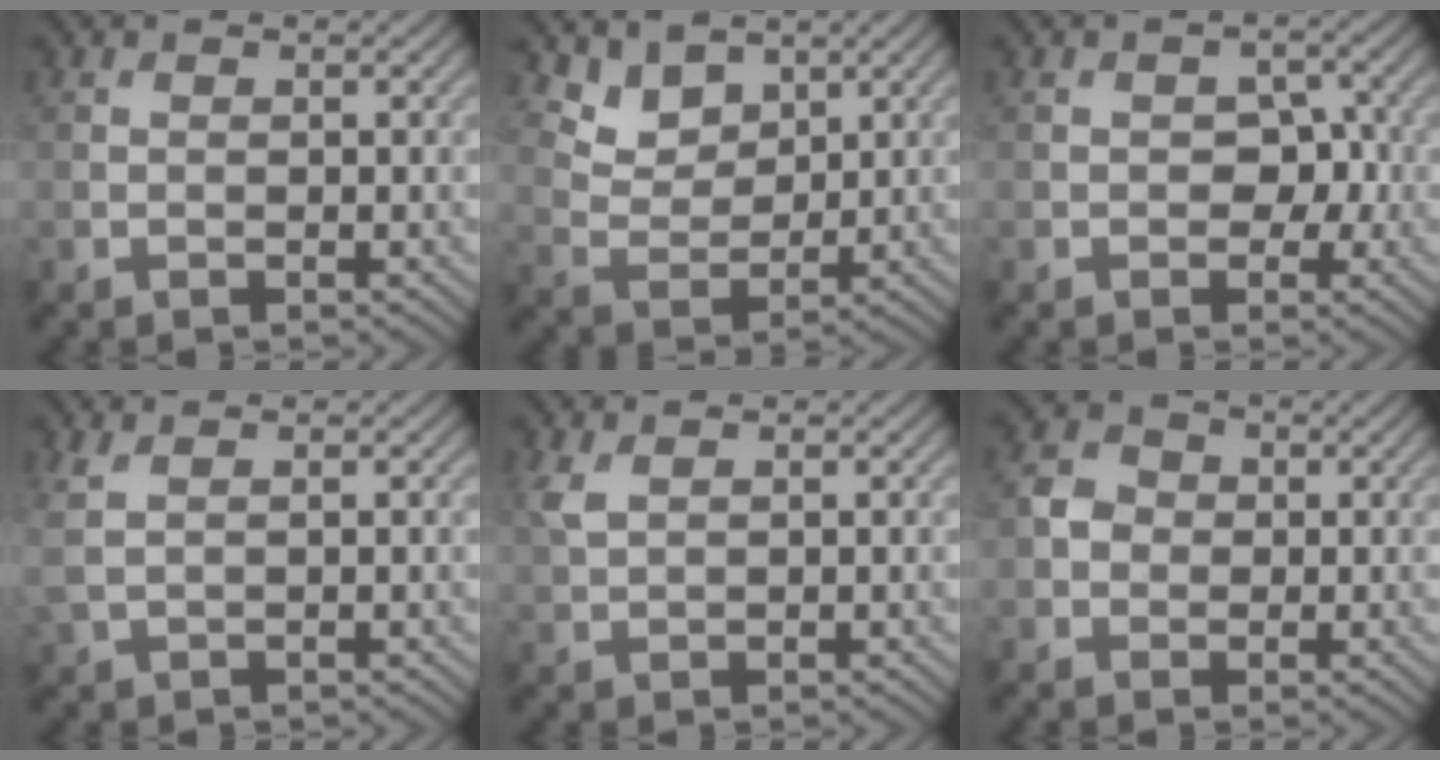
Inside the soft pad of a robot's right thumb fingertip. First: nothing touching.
{"total": 4.8, "force": [3.8, 2.5, 1.5], "torque": [-0.056, -0.024, 0.091]}
{"total": 3.1, "force": [-0.6, 2.3, 2.0], "torque": [-0.029, -0.002, -0.012]}
{"total": 2.3, "force": [1.2, 0.8, 1.8], "torque": [-0.056, 0.004, 0.027]}
{"total": 2.1, "force": [1.1, 1.0, 1.5], "torque": [-0.047, 0.003, 0.026]}
{"total": 3.0, "force": [-0.2, 2.7, 1.2], "torque": [-0.026, 0.004, -0.010]}